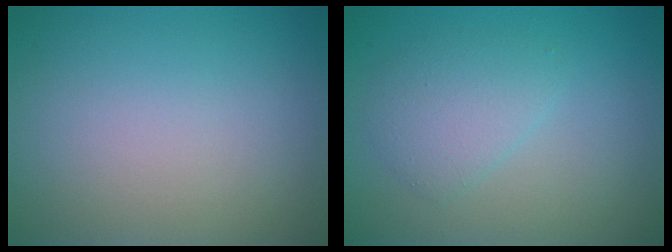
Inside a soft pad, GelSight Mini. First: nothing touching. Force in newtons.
{"total": 2.6, "press": 2.6, "slide": 0.2}